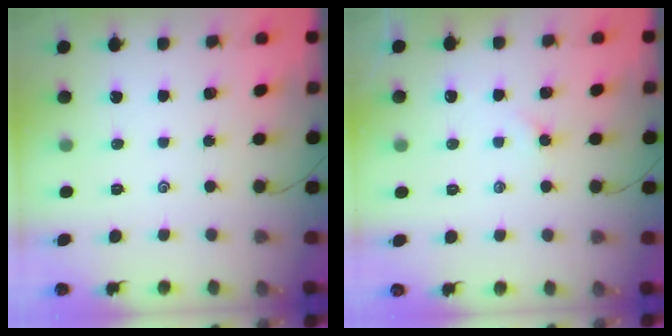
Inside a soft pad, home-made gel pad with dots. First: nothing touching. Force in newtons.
{"total": 2.6, "press": 2.5, "slide": 0.5}